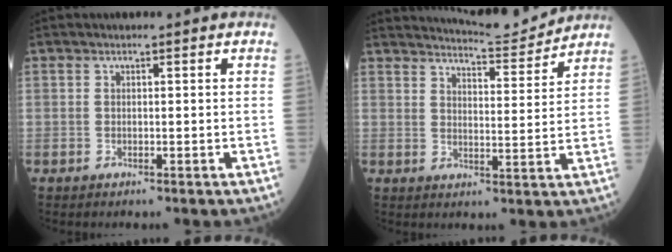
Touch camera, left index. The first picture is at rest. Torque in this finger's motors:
{"motor_torque": [0.27, -0.47, 0.01, 0.01]}